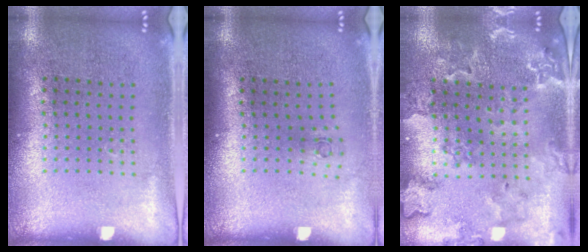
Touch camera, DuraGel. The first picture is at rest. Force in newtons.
{"total": 0.6, "press": 0.3, "slide": 0.5}
{"total": 1.7, "press": 1.7, "slide": 0.3}